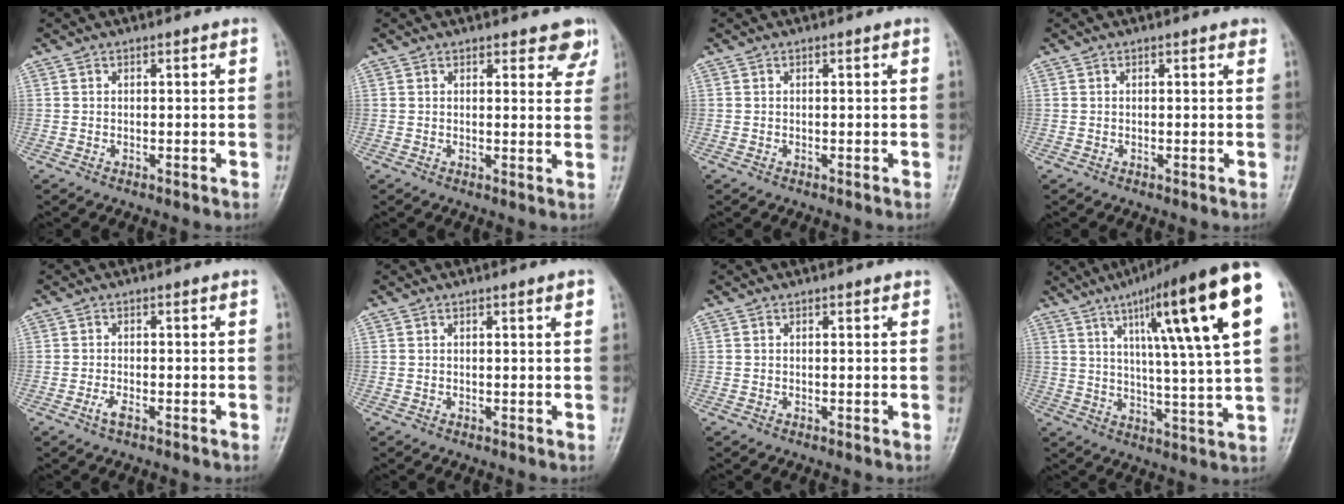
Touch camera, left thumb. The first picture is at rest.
{"total": 4.6, "force": [3.5, 2.1, 2.3], "torque": [0.007, -0.018, 0.034]}
{"total": 0.0}
{"total": 0.7, "force": [0.4, 0.3, 0.4], "torque": [-0.005, -0.001, 0.001]}
{"total": 1.9, "force": [-1.0, 0.6, 1.5], "torque": [-0.037, 0.005, -0.021]}
{"total": 1.3, "force": [0.7, 0.0, 1.1], "torque": [-0.014, -0.002, 0.008]}
{"total": 0.6, "force": [0.4, 0.3, 0.4], "torque": [-0.006, -0.002, 0.003]}
{"total": 23.0, "force": [9.4, 2.7, 20.8], "torque": [-0.303, -0.016, 0.135]}